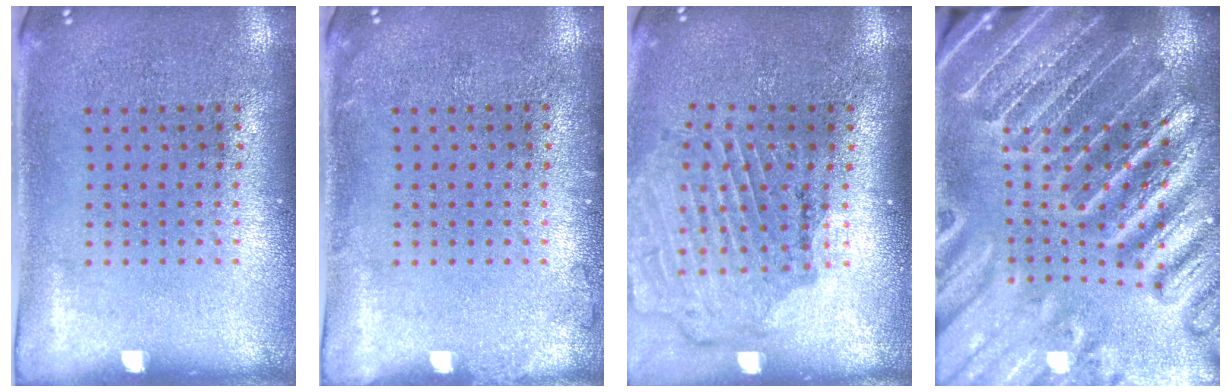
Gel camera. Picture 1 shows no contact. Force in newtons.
{"total": 0.8, "press": 0.7, "slide": 0.2}
{"total": 1.7, "press": 1.7, "slide": 0.1}
{"total": 4.3, "press": 4.1, "slide": 1.4}